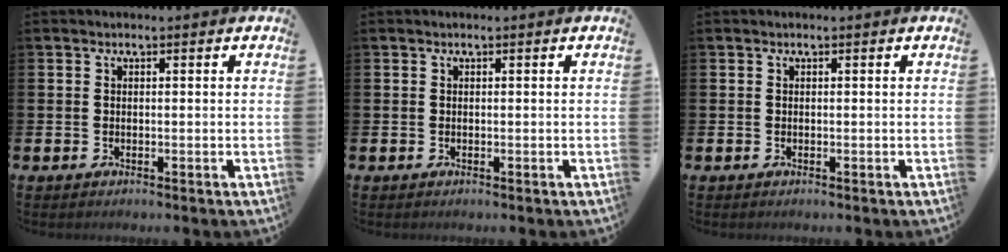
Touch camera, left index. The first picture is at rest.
{"total": 0.0}
{"total": 0.0}